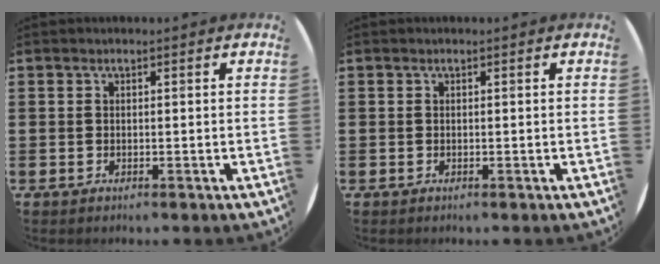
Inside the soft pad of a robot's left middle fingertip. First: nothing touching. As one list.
[{"total": 0.0}]